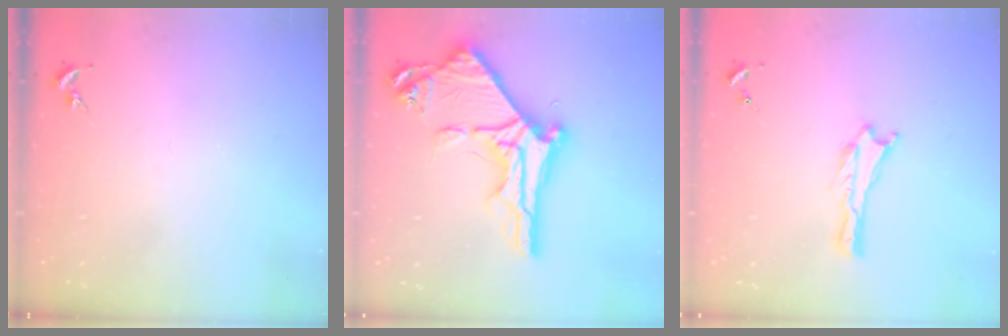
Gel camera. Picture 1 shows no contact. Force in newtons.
{"total": 10.7, "press": 10.6, "slide": 1.2}
{"total": 0.0}